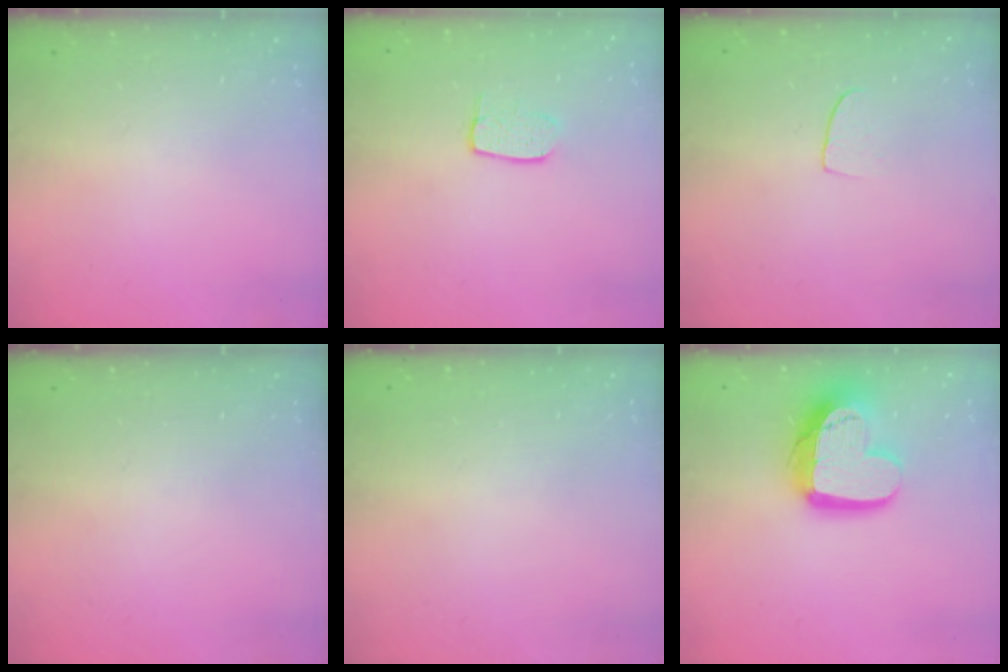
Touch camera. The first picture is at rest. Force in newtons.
{"total": 5.5, "press": 5.5, "slide": 0.3}
{"total": 5.9, "press": 5.9, "slide": 0.4}
{"total": 0.0}
{"total": 0.0}
{"total": 16.0, "press": 16.0, "slide": 1.4}